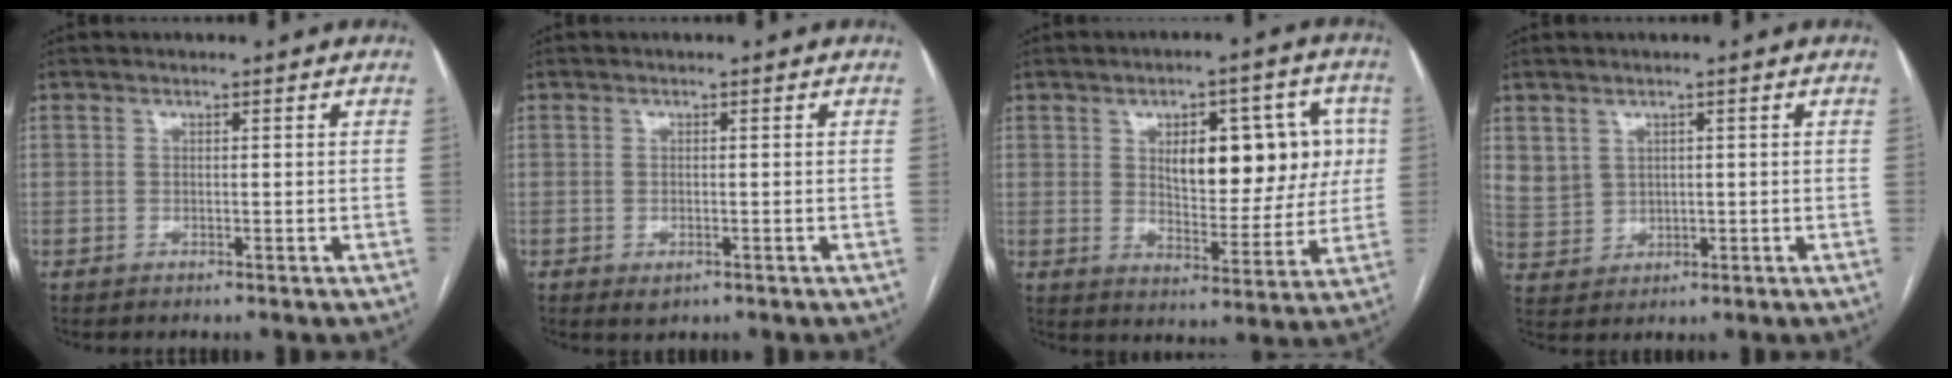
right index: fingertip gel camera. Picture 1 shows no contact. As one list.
[{"total": 1.7, "force": [-0.8, 0.9, 1.2], "torque": [-0.017, -0.001, -0.002]}, {"total": 13.1, "force": [3.0, 6.2, 11.2], "torque": [-0.142, 0.024, 0.053]}, {"total": 4.9, "force": [2.1, 4.3, 1.3], "torque": [-0.032, 0.008, 0.058]}]